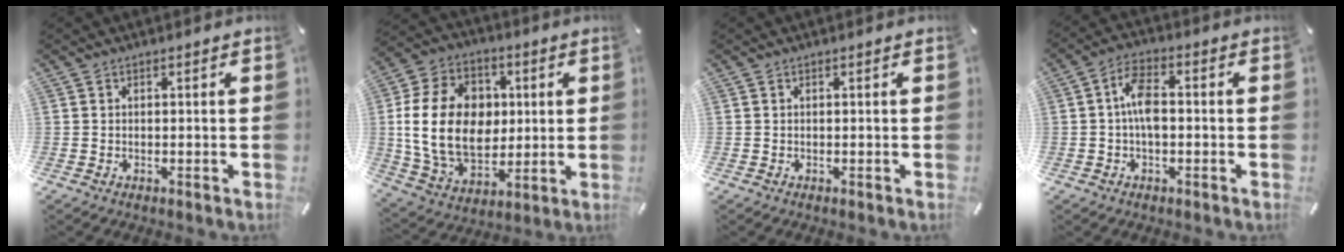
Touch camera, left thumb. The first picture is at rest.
{"total": 19.9, "force": [1.1, 15.3, 12.7], "torque": [-0.261, 0.005, 0.020]}
{"total": 0.0}
{"total": 6.9, "force": [-0.6, 3.5, 5.9], "torque": [-0.117, 0.012, -0.012]}